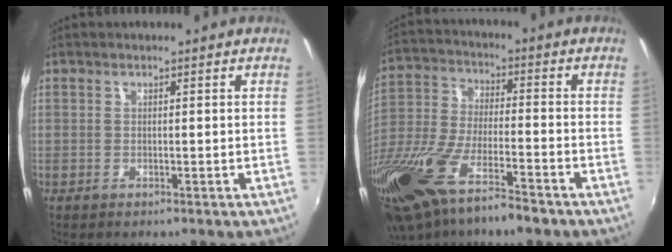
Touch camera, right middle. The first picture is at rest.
{"total": 23.8, "force": [-16.1, 7.3, 16.0], "torque": [-0.344, -0.060, -0.292]}